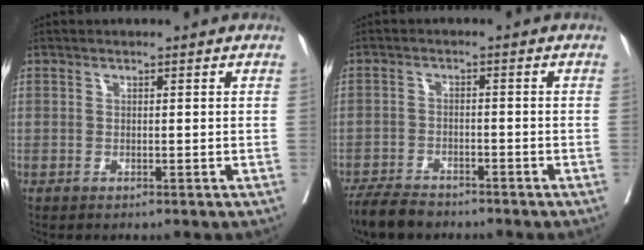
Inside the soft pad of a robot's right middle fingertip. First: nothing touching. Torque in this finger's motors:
{"motor_torque": [0.31, -0.45, 0.01, 0.01]}